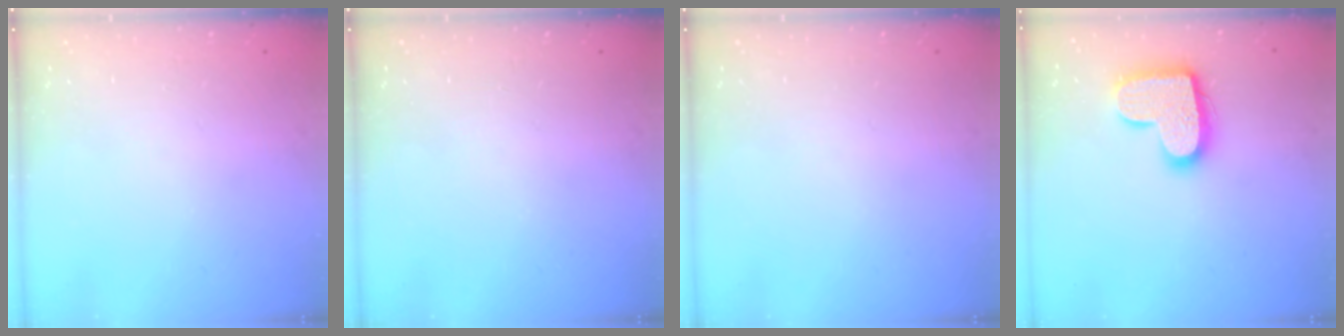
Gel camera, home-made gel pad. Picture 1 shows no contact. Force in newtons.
{"total": 0.0}
{"total": 0.0}
{"total": 15.6, "press": 15.6, "slide": 0.8}